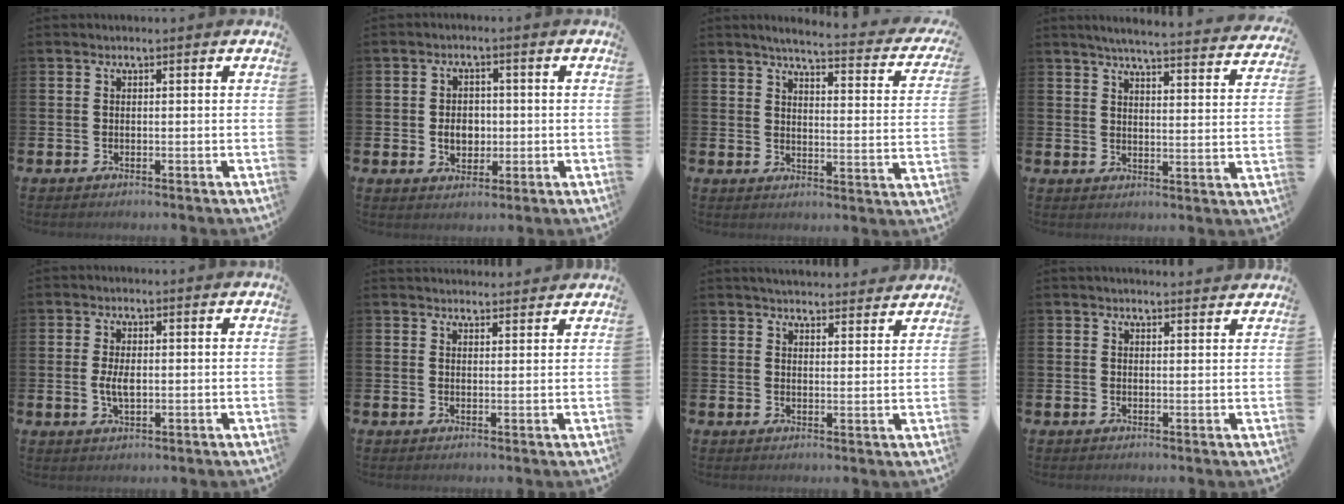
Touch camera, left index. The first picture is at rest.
{"total": 3.8, "force": [-0.3, 3.0, 2.3], "torque": [-0.030, 0.001, -0.014]}
{"total": 4.6, "force": [4.1, 0.3, 1.9], "torque": [-0.041, -0.038, 0.061]}
{"total": 5.3, "force": [5.1, -0.2, 1.5], "torque": [-0.040, -0.039, 0.085]}
{"total": 3.1, "force": [0.1, 1.5, 2.7], "torque": [-0.040, 0.000, -0.003]}
{"total": 2.6, "force": [2.5, 0.4, -0.1], "torque": [0.012, -0.017, 0.043]}
{"total": 4.2, "force": [4.2, 0.5, 0.3], "torque": [-0.001, -0.029, 0.073]}
{"total": 2.0, "force": [2.0, 0.1, 0.0], "torque": [0.012, -0.014, 0.033]}